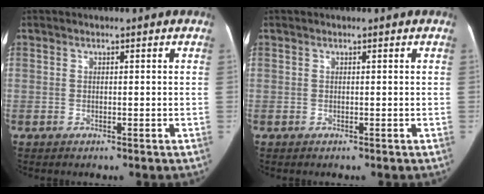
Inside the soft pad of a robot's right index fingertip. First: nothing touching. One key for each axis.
{"total": 0.0}